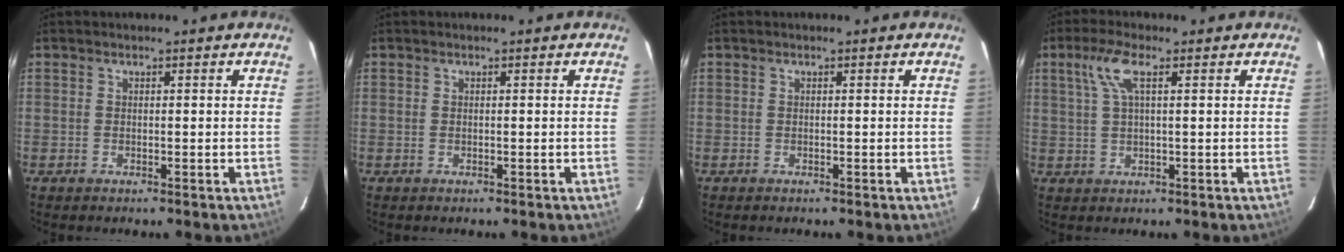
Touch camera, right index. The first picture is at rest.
{"total": 0.0}
{"total": 0.0}
{"total": 5.2, "force": [2.0, 1.0, 4.7], "torque": [-0.099, 0.009, 0.043]}